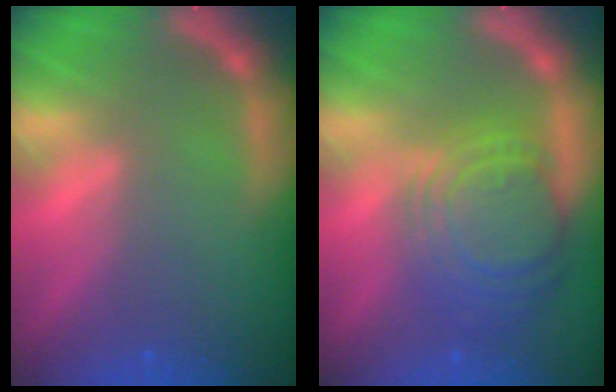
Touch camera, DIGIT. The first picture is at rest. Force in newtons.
{"total": 9.5}